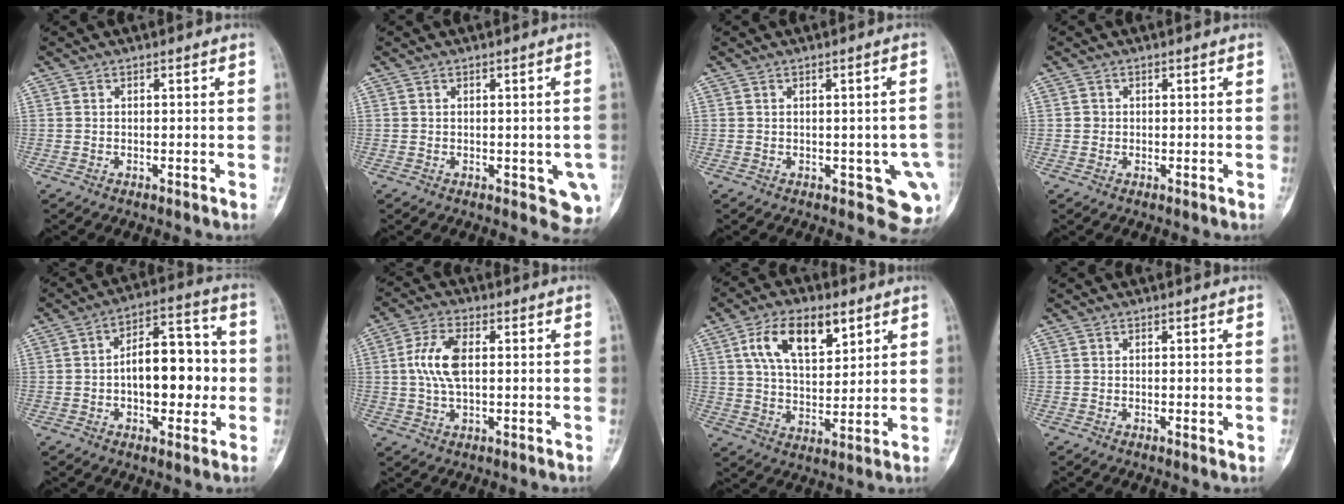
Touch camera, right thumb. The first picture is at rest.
{"total": 4.9, "force": [-0.8, 2.5, 4.1], "torque": [-0.022, -0.005, -0.005]}
{"total": 7.7, "force": [-1.5, 3.8, 6.5], "torque": [-0.040, -0.004, -0.010]}
{"total": 1.0, "force": [0.0, 1.0, 0.2], "torque": [0.003, 0.003, 0.000]}
{"total": 13.9, "force": [-1.1, 7.6, 11.6], "torque": [-0.138, 0.035, -0.021]}
{"total": 8.1, "force": [0.9, 4.1, 7.0], "torque": [-0.148, 0.008, 0.015]}
{"total": 13.1, "force": [6.0, 6.7, 9.5], "torque": [-0.140, -0.015, 0.110]}
{"total": 0.9, "force": [-0.1, 0.3, 0.8], "torque": [-0.010, -0.003, -0.004]}